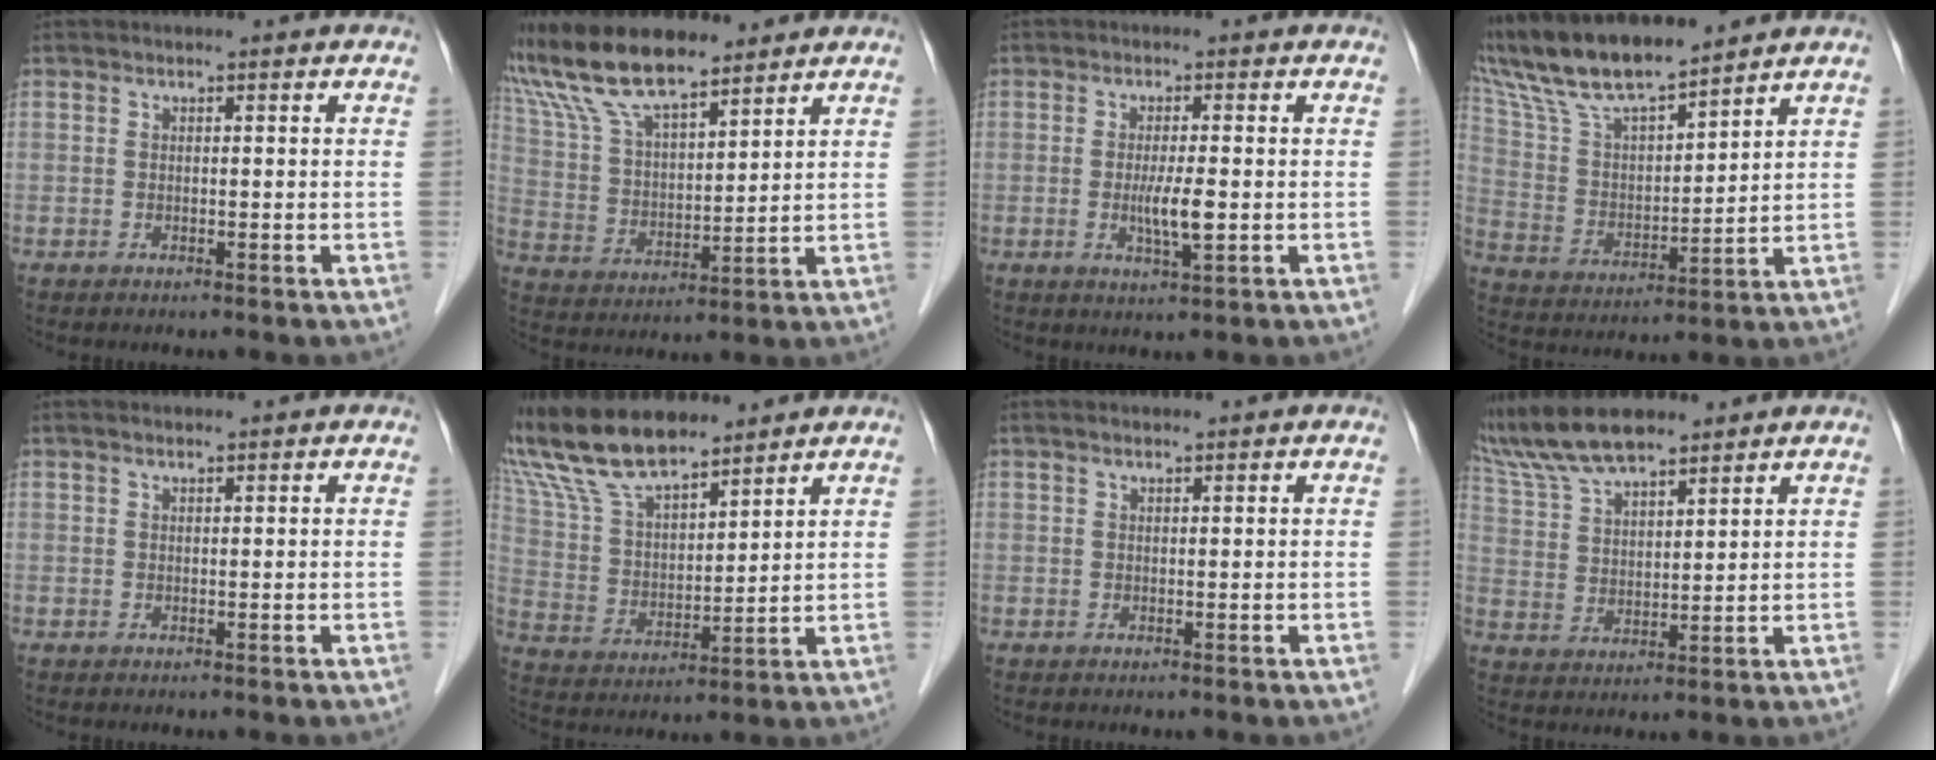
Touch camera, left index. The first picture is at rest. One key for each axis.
{"total": 14.7, "fx": 12.2, "fy": 3.4, "fz": 7.4, "tx": -0.162, "ty": 0.022, "tz": 0.237}
{"total": 3.9, "fx": -0.6, "fy": 0.3, "fz": 3.8, "tx": -0.072, "ty": -0.011, "tz": -0.009}
{"total": 14.1, "fx": 12.7, "fy": 1.4, "fz": 6.0, "tx": -0.127, "ty": 0.006, "tz": 0.248}
{"total": 1.0, "fx": 0.8, "fy": 0.0, "fz": 0.5, "tx": -0.013, "ty": 0.011, "tz": 0.018}
{"total": 14.6, "fx": 12.3, "fy": 3.6, "fz": 7.1, "tx": -0.156, "ty": 0.020, "tz": 0.243}
{"total": 1.3, "fx": 1.1, "fy": 0.1, "fz": 0.7, "tx": -0.014, "ty": 0.014, "tz": 0.022}
{"total": 13.8, "fx": 11.9, "fy": 3.6, "fz": 6.1, "tx": -0.137, "ty": 0.027, "tz": 0.233}